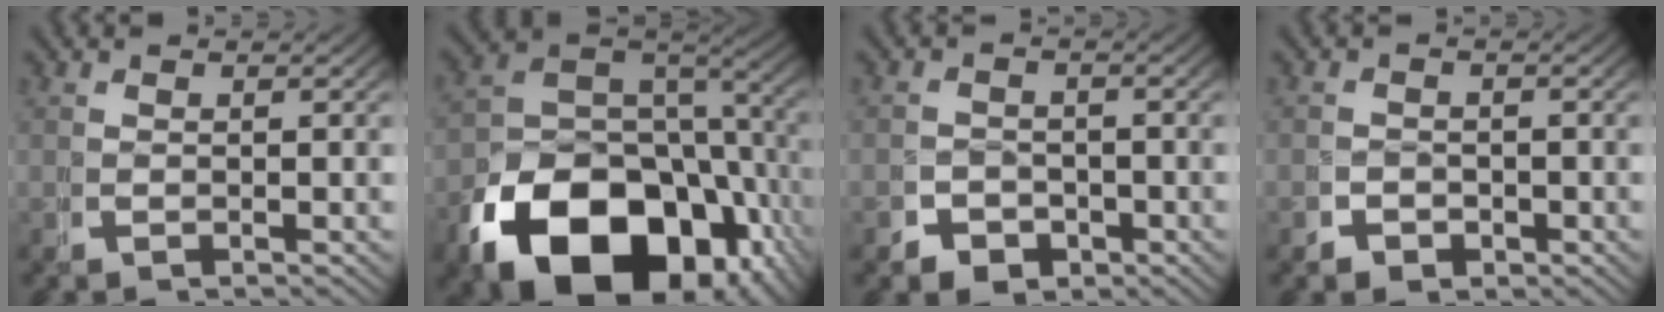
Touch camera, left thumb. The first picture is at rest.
{"total": 19.3, "force": [-6.8, 12.6, 13.0], "torque": [-0.239, -0.068, -0.085]}
{"total": 4.1, "force": [-2.3, 3.1, 1.3], "torque": [-0.012, -0.018, -0.037]}
{"total": 2.2, "force": [-1.2, 1.7, 0.6], "torque": [-0.005, -0.009, -0.021]}